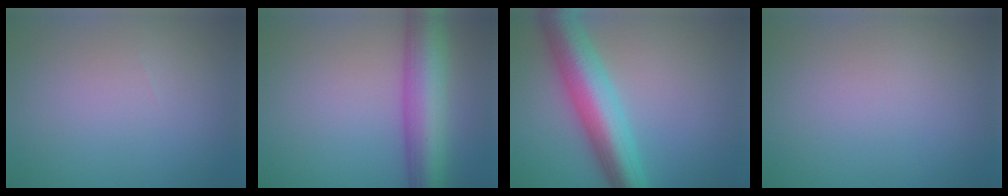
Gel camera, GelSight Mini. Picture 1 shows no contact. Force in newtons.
{"total": 8.5, "press": 8.5, "slide": 0.3}
{"total": 8.1, "press": 8.1, "slide": 0.5}
{"total": 0.0}